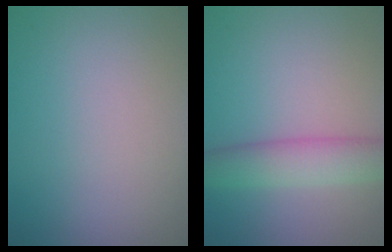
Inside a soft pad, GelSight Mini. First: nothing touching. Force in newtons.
{"total": 4.2, "press": 4.2, "slide": 0.3}